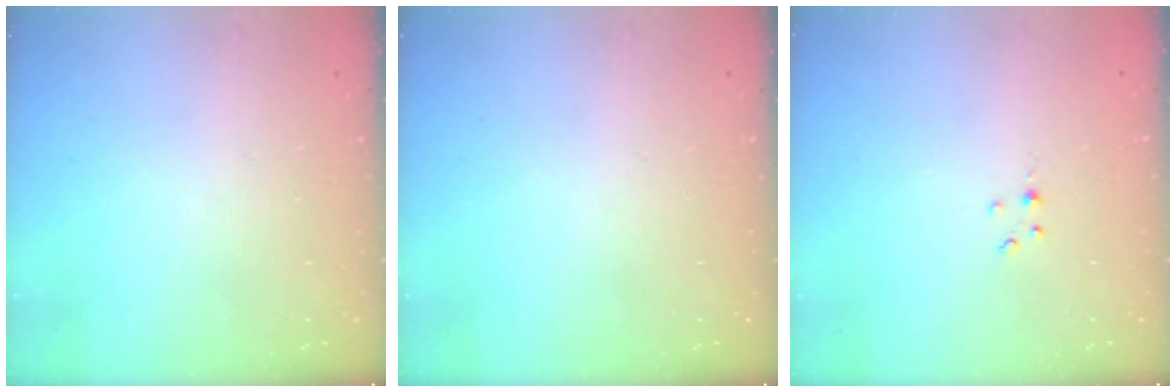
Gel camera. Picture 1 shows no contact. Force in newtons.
{"total": 0.0}
{"total": 1.0, "press": 1.0, "slide": 0.1}